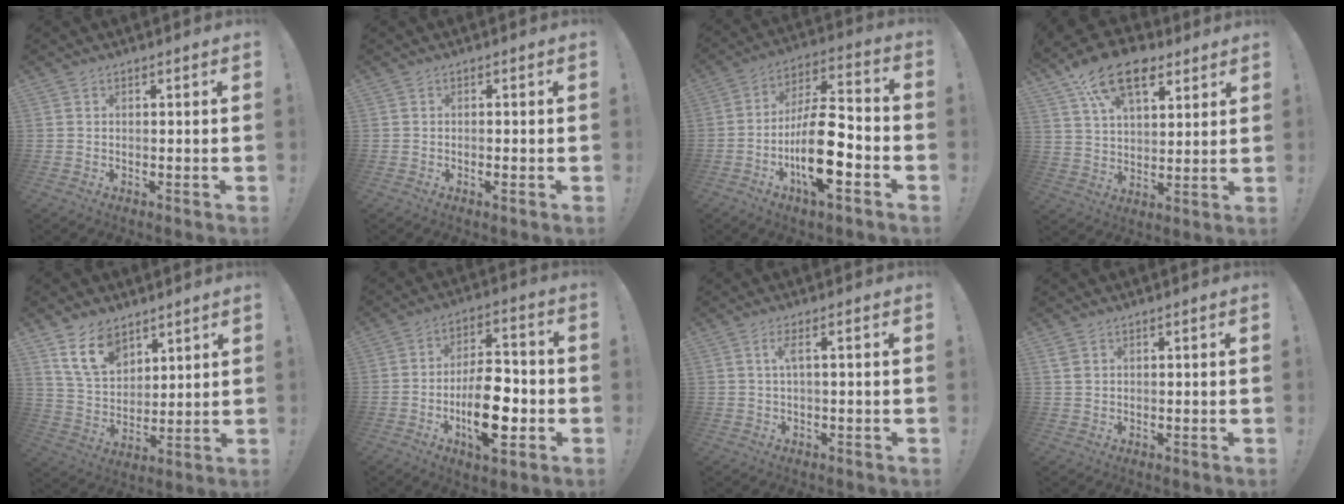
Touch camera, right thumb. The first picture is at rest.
{"total": 1.2, "force": [-0.7, 0.0, 1.1], "torque": [-0.025, 0.003, -0.010]}
{"total": 18.5, "force": [-6.1, 6.8, 16.1], "torque": [-0.304, 0.030, -0.098]}
{"total": 16.0, "force": [9.6, 9.0, 9.2], "torque": [-0.151, -0.049, 0.176]}
{"total": 12.7, "force": [8.3, 7.7, 5.8], "torque": [-0.104, -0.047, 0.162]}
{"total": 16.2, "force": [-4.6, 7.6, 13.5], "torque": [-0.232, 0.014, -0.076]}
{"total": 3.4, "force": [0.4, 0.2, 3.4], "torque": [-0.066, 0.002, 0.002]}
{"total": 2.0, "force": [1.1, 1.3, 1.0], "torque": [-0.017, 0.000, 0.020]}